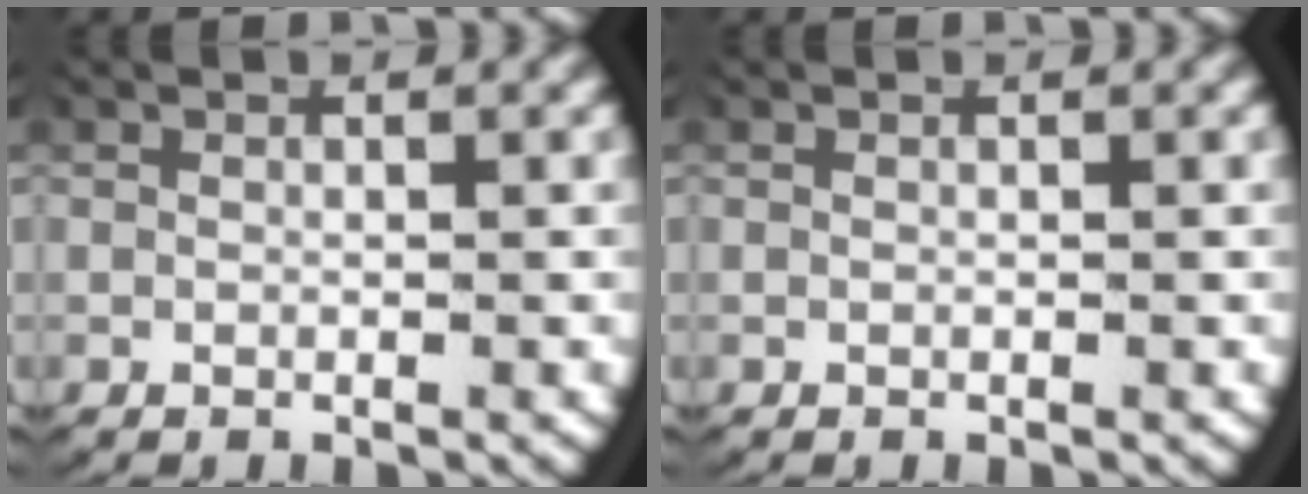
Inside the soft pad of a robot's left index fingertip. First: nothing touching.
{"total": 0.0}